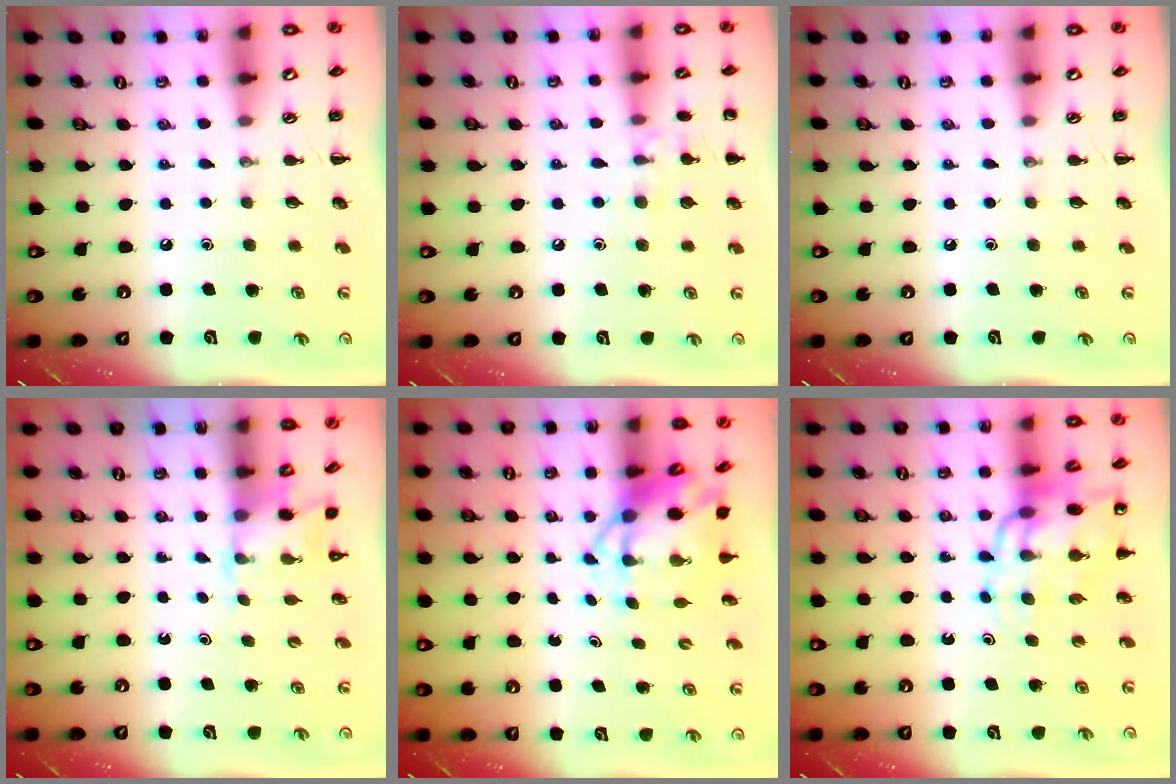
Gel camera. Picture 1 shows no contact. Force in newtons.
{"total": 9.2, "press": 8.9, "slide": 2.0}
{"total": 0.0}
{"total": 1.9, "press": 1.8, "slide": 0.6}
{"total": 5.4, "press": 5.1, "slide": 1.7}
{"total": 13.9, "press": 13.5, "slide": 3.5}